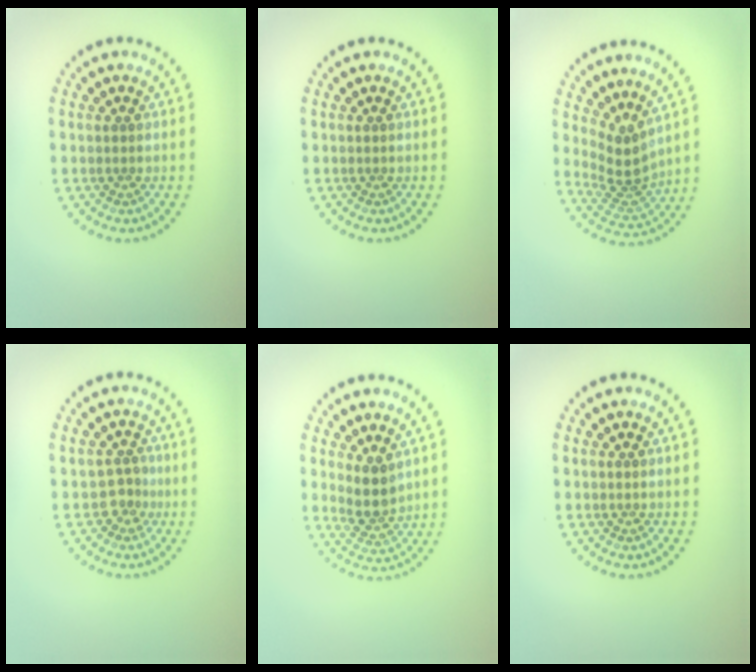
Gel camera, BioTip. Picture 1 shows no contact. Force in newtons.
{"total": 0.0}
{"total": 3.3, "press": 2.3, "slide": 2.4}
{"total": 1.9, "press": 1.3, "slide": 1.4}
{"total": 2.7, "press": 2.3, "slide": 1.4}
{"total": 0.0}